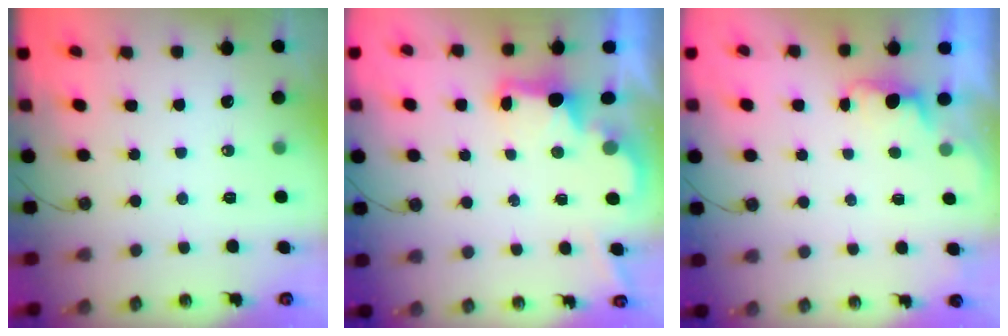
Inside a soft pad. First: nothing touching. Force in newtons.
{"total": 2.5, "press": 2.4, "slide": 0.8}
{"total": 0.8, "press": 0.2, "slide": 0.7}